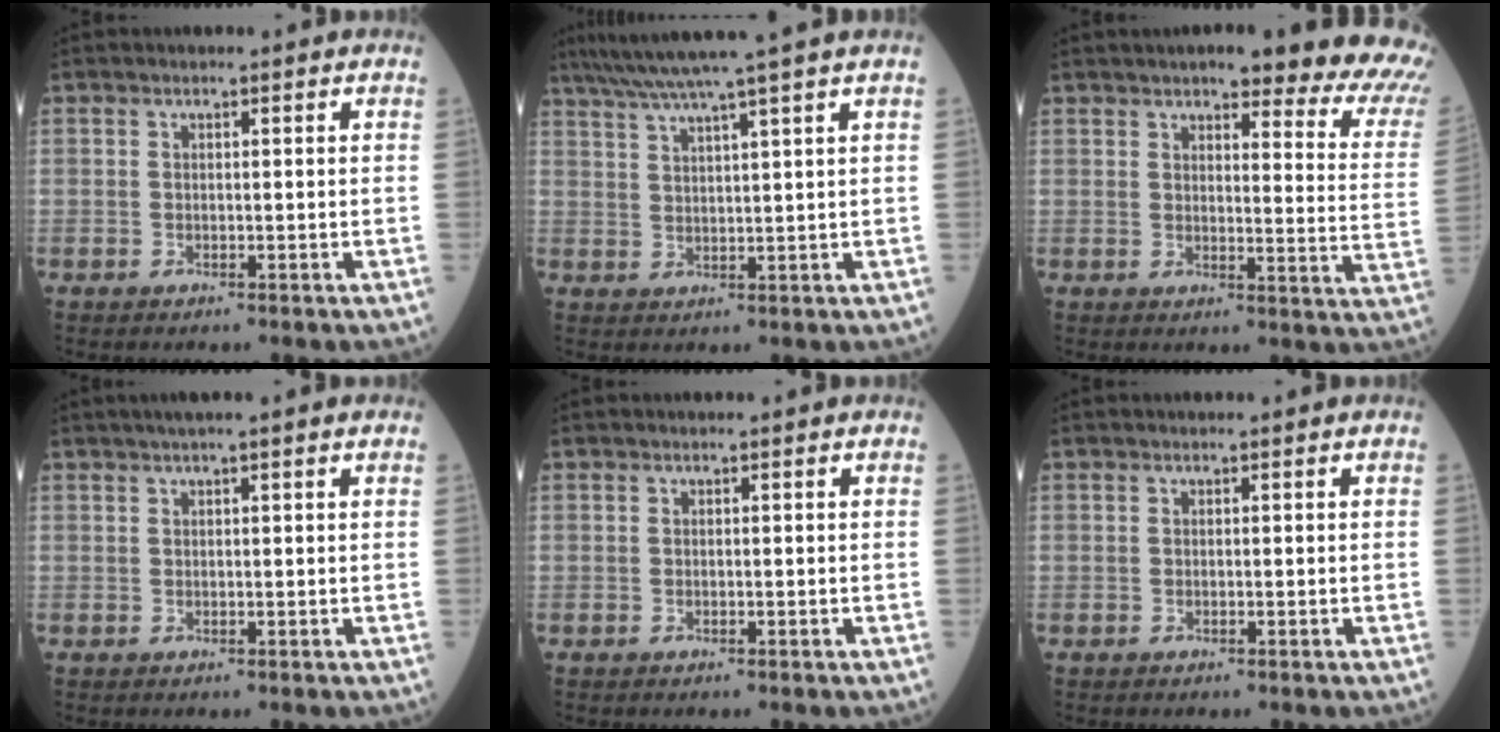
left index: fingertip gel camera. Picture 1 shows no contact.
{"total": 9.0, "force": [7.3, -2.5, 4.6], "torque": [-0.076, 0.009, 0.113]}
{"total": 19.1, "force": [16.3, 2.4, 9.7], "torque": [-0.102, -0.053, 0.170]}
{"total": 3.3, "force": [2.4, -0.2, 2.3], "torque": [-0.035, 0.023, 0.038]}
{"total": 0.0}
{"total": 0.0}